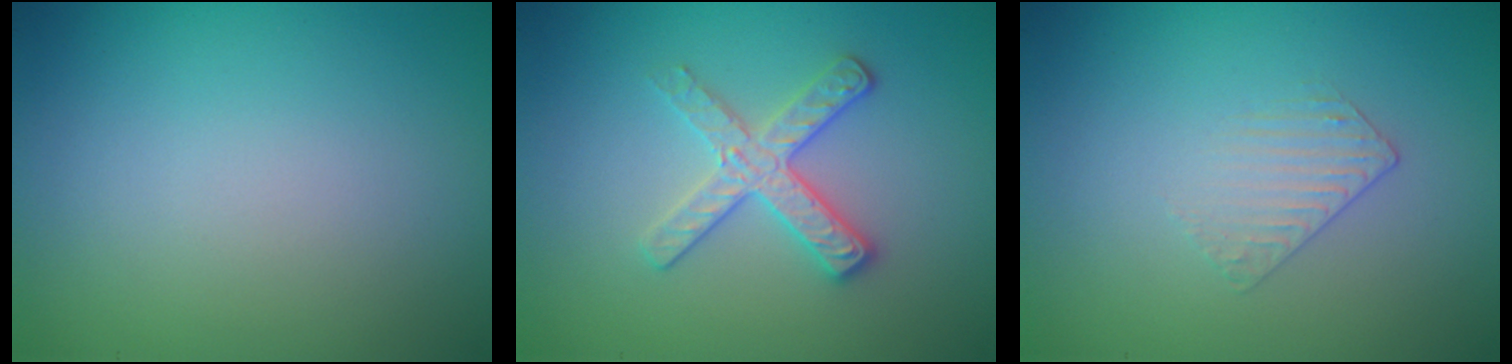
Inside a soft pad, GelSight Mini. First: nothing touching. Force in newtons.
{"total": 3.1, "press": 2.9, "slide": 1.1}
{"total": 1.0, "press": 0.3, "slide": 1.0}